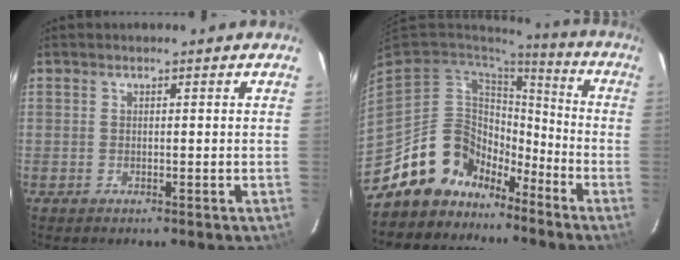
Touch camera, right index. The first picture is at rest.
{"total": 13.8, "force": [-9.8, 9.4, 2.2], "torque": [-0.063, 0.043, -0.172]}